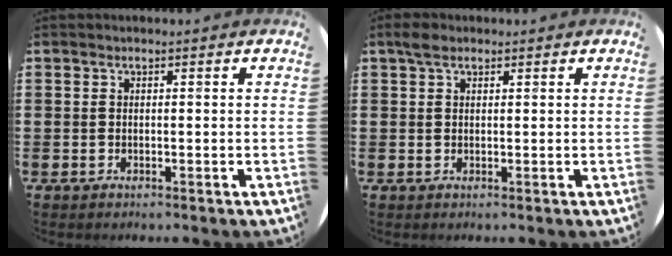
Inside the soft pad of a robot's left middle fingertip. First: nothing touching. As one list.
[{"total": 1.7, "force": [1.3, 0.9, 0.8], "torque": [-0.010, 0.002, 0.022]}]